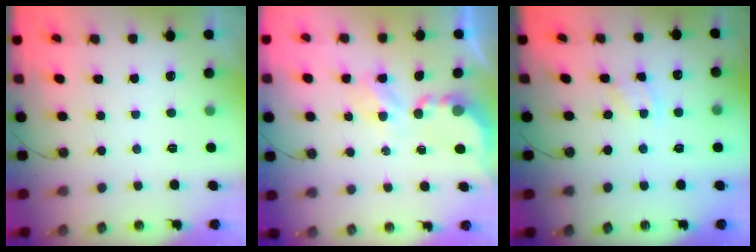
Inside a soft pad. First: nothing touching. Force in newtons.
{"total": 4.0, "press": 4.0, "slide": 0.4}
{"total": 3.7, "press": 3.7, "slide": 0.3}